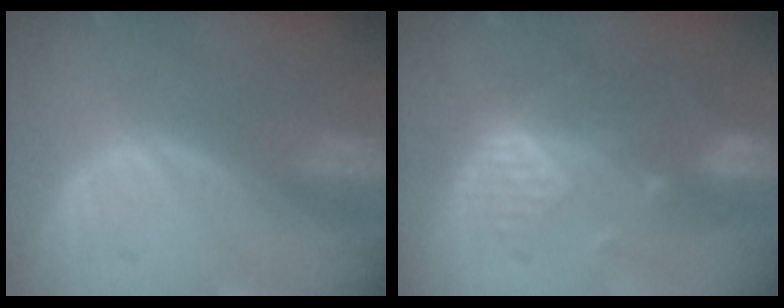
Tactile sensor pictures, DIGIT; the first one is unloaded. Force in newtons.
{"total": 9.1, "press": 7.9, "slide": 4.5}